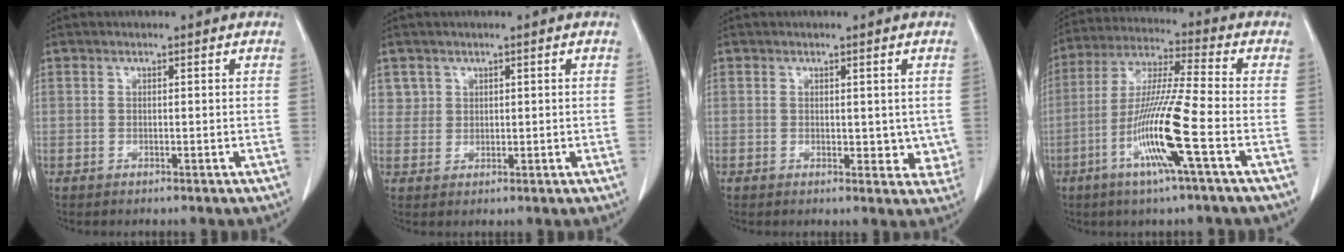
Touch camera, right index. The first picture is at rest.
{"total": 2.3, "force": [1.3, 1.9, -0.2], "torque": [0.019, 0.003, 0.016]}
{"total": 3.6, "force": [0.3, 2.3, 2.7], "torque": [-0.013, -0.005, 0.006]}
{"total": 13.3, "force": [-4.7, -0.9, 12.4], "torque": [-0.247, -0.013, -0.096]}